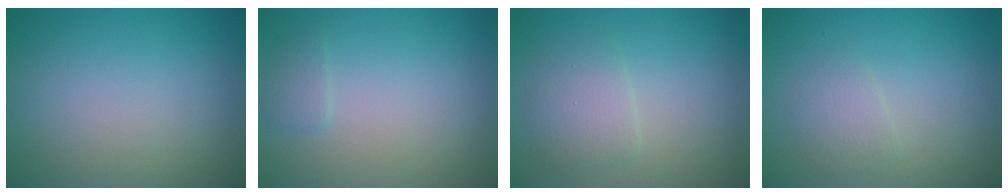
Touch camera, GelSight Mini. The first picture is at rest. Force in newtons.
{"total": 1.0, "press": 1.0, "slide": 0.1}
{"total": 2.4, "press": 2.4, "slide": 0.1}
{"total": 1.6, "press": 1.6, "slide": 0.1}